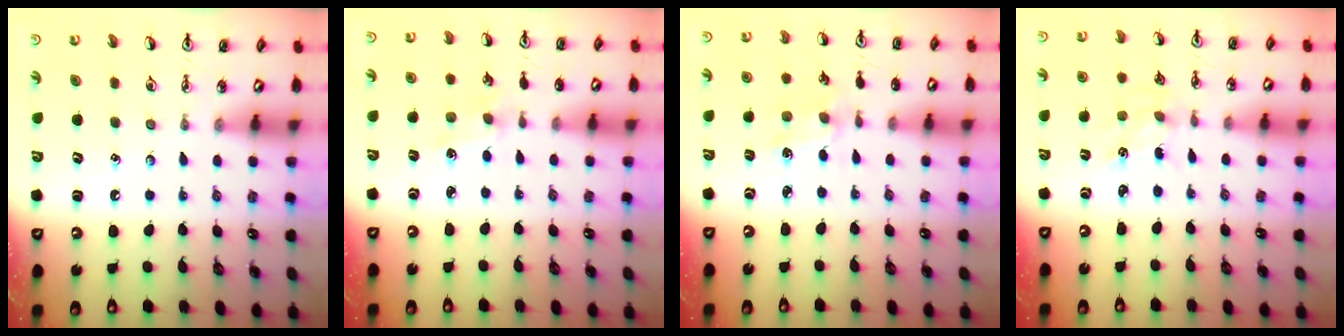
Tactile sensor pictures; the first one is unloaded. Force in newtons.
{"total": 1.0, "press": 0.9, "slide": 0.4}
{"total": 1.0, "press": 1.0, "slide": 0.2}
{"total": 2.3, "press": 2.3, "slide": 0.3}